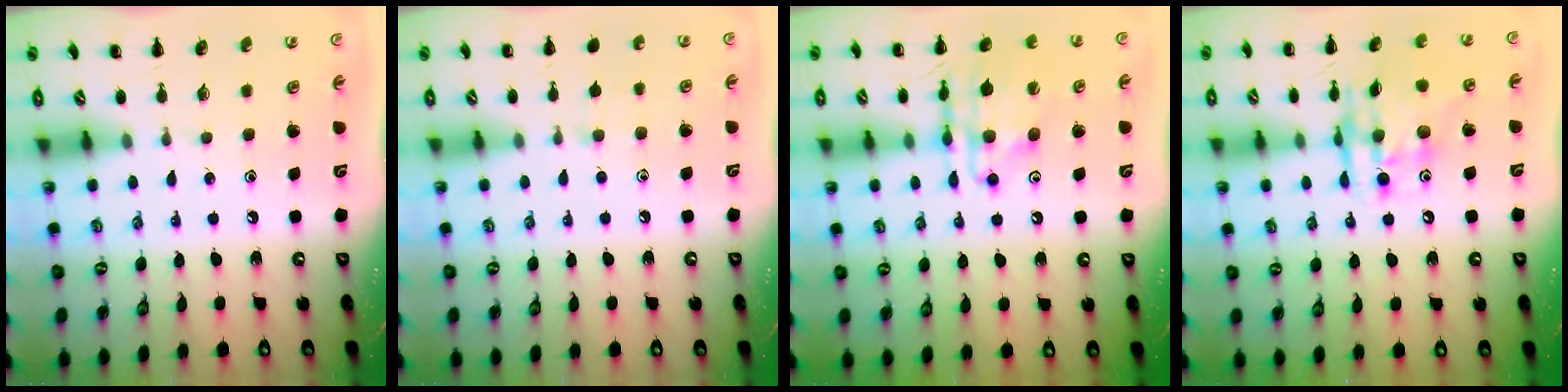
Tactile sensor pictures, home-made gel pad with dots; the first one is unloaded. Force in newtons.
{"total": 5.3, "press": 4.9, "slide": 2.0}
{"total": 15.0, "press": 14.7, "slide": 3.1}
{"total": 14.6, "press": 14.2, "slide": 3.5}